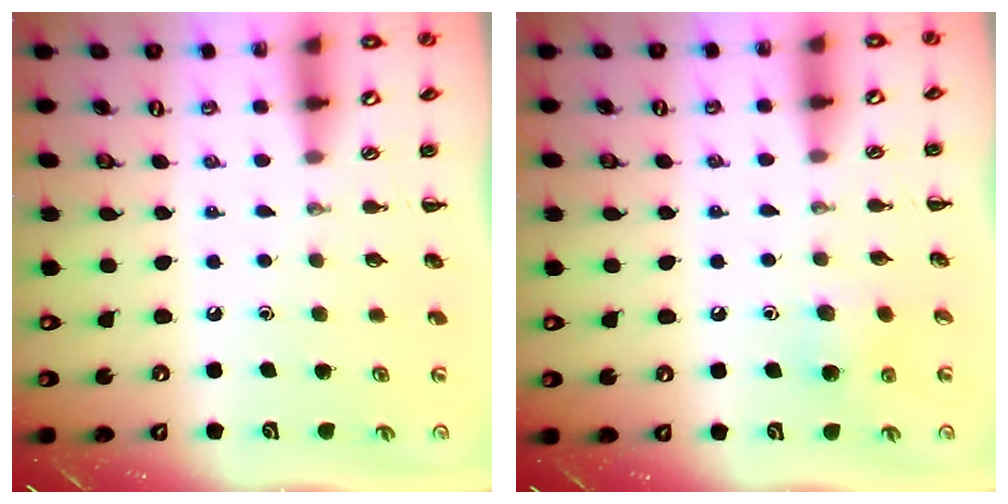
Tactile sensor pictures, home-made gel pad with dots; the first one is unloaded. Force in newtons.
{"total": 5.4, "press": 5.2, "slide": 1.4}